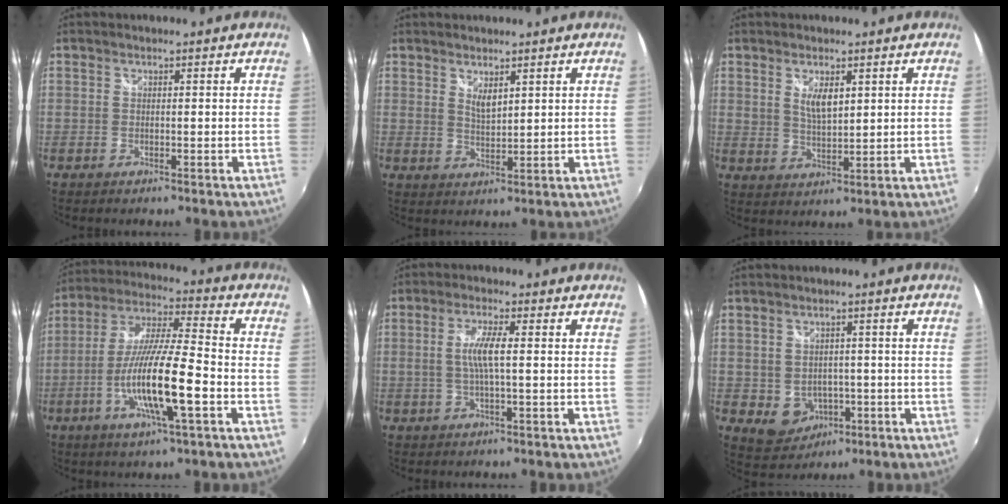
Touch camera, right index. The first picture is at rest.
{"total": 3.2, "force": [2.2, 1.1, 2.1], "torque": [-0.035, -0.006, 0.037]}
{"total": 4.8, "force": [2.1, 2.0, 3.8], "torque": [-0.063, -0.005, 0.039]}
{"total": 15.6, "force": [-5.3, 1.6, 14.6], "torque": [-0.287, -0.011, -0.101]}
{"total": 5.1, "force": [0.1, 0.5, 5.1], "torque": [-0.098, 0.000, 0.004]}
{"total": 5.7, "force": [-1.4, 4.8, 2.6], "torque": [-0.061, -0.001, -0.006]}